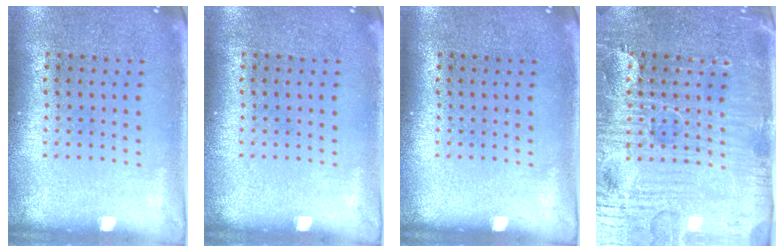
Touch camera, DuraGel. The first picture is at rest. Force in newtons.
{"total": 0.0}
{"total": 0.0}
{"total": 5.1, "press": 4.8, "slide": 1.8}